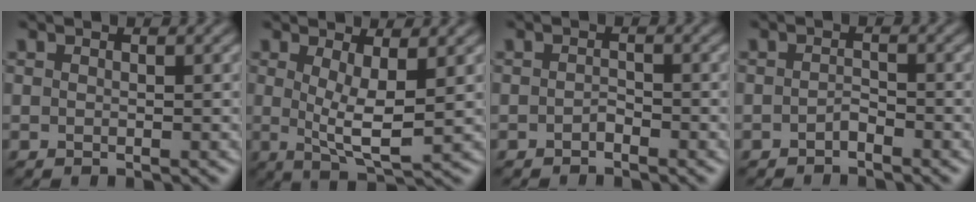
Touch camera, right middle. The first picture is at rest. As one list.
[{"total": 4.4, "force": [0.7, 1.2, 4.2], "torque": [-0.076, -0.011, 0.016]}, {"total": 0.9, "force": [-0.6, 0.4, 0.5], "torque": [-0.010, 0.000, -0.011]}, {"total": 1.0, "force": [-0.7, 0.3, 0.6], "torque": [-0.012, 0.003, -0.014]}]